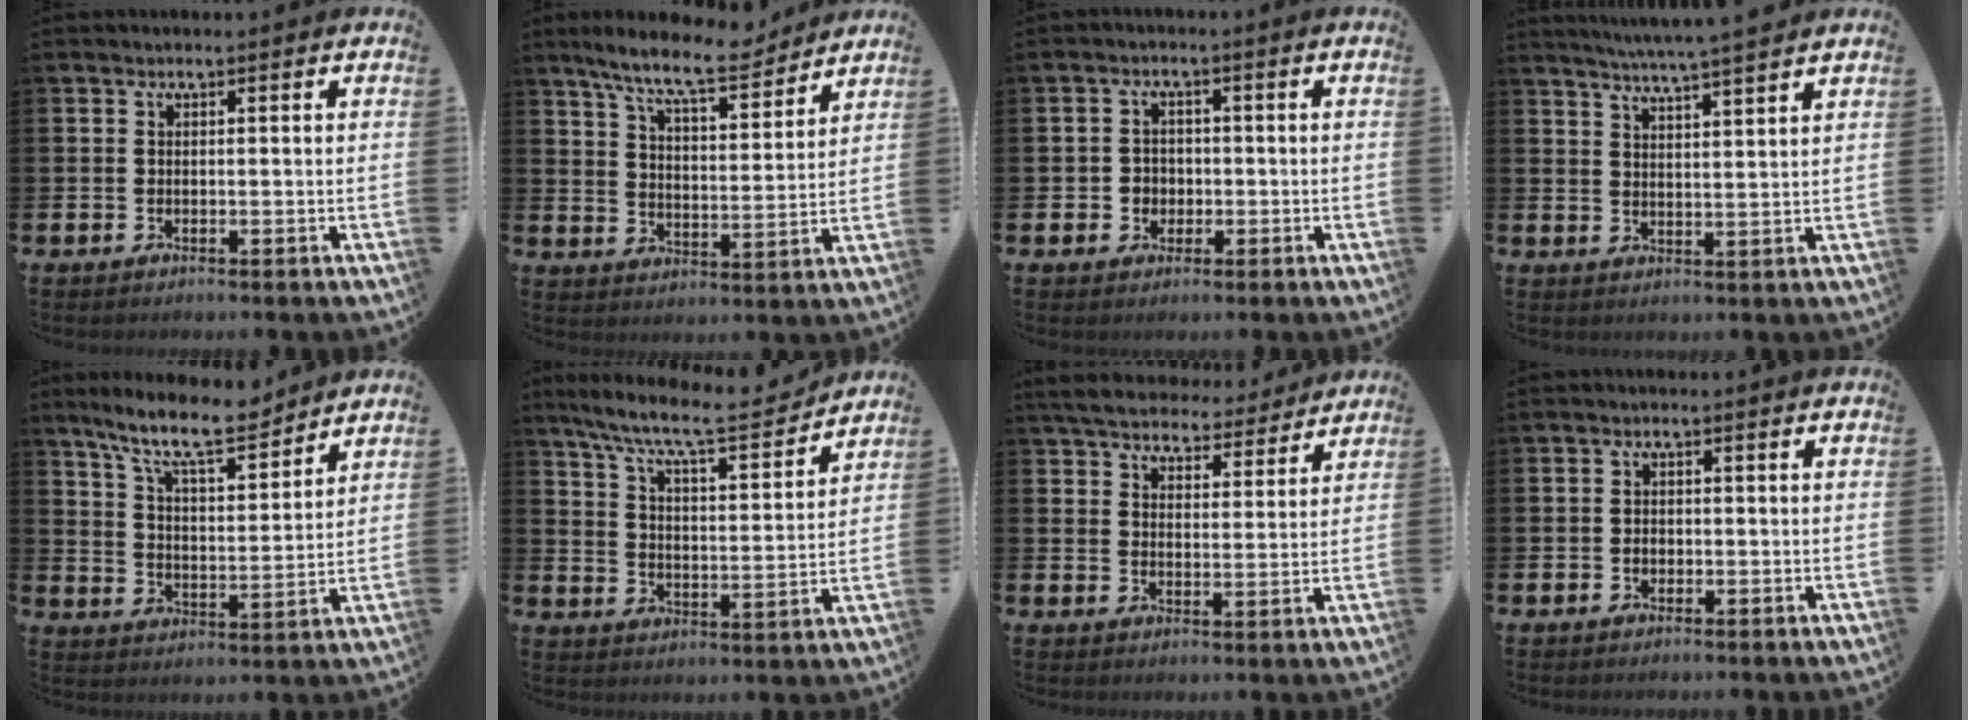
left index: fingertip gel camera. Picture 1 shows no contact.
{"total": 9.8, "force": [8.7, 1.6, 4.1], "torque": [-0.104, -0.041, 0.155]}
{"total": 2.5, "force": [-0.6, 2.4, 0.5], "torque": [-0.009, 0.005, -0.019]}
{"total": 5.5, "force": [5.3, -0.8, 1.3], "torque": [-0.040, -0.029, 0.092]}
{"total": 10.3, "force": [8.9, 2.1, 4.8], "torque": [-0.109, -0.044, 0.156]}
{"total": 9.5, "force": [8.4, 1.4, 4.0], "torque": [-0.107, -0.055, 0.142]}
{"total": 6.2, "force": [5.9, 1.5, 0.8], "torque": [-0.040, -0.042, 0.104]}
{"total": 1.0, "force": [-0.4, 0.8, 0.4], "torque": [-0.008, 0.005, -0.008]}